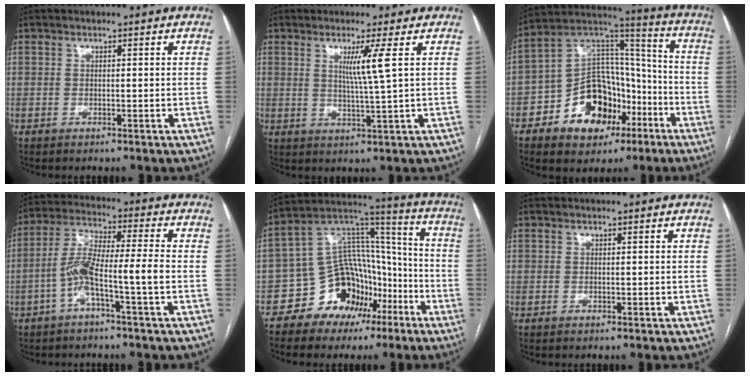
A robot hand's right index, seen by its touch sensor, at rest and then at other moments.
{"total": 4.6, "force": [1.5, -1.3, 4.1], "torque": [-0.079, -0.012, 0.030]}
{"total": 17.4, "force": [-7.8, 11.0, 11.1], "torque": [-0.188, 0.038, -0.122]}
{"total": 8.7, "force": [-3.0, -0.2, 8.2], "torque": [-0.164, 0.025, -0.060]}
{"total": 13.8, "force": [-7.2, 9.8, 6.6], "torque": [-0.112, 0.056, -0.118]}
{"total": 0.0}